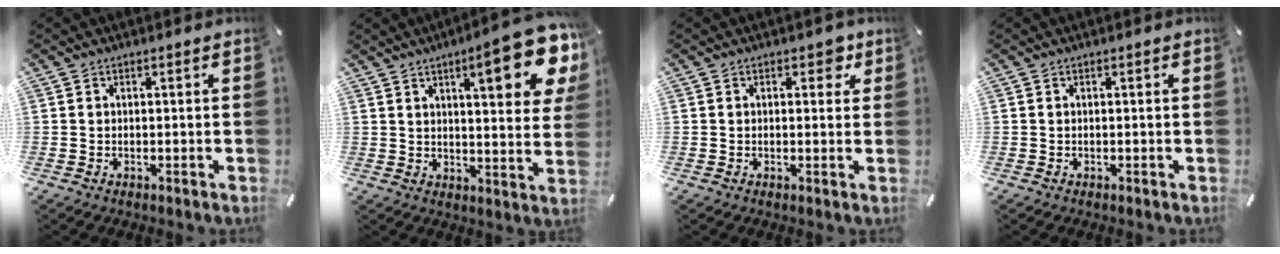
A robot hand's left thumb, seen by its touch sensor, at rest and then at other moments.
{"total": 17.5, "force": [8.7, 4.4, 14.6], "torque": [-0.196, -0.046, 0.127]}
{"total": 3.2, "force": [1.2, 2.0, 2.2], "torque": [-0.016, -0.004, 0.012]}
{"total": 0.0}